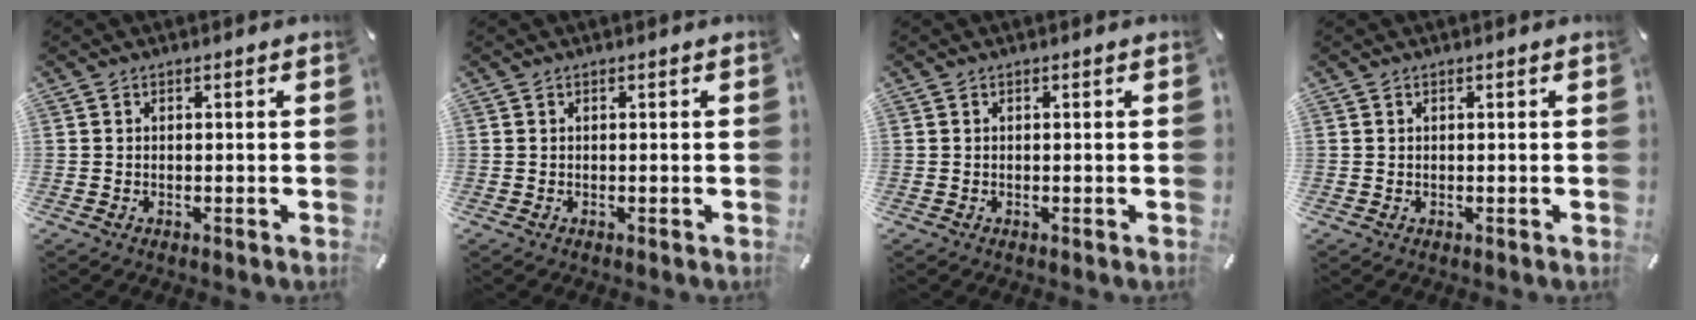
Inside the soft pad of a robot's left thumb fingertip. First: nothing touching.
{"total": 0.0}
{"total": 0.0}
{"total": 0.0}